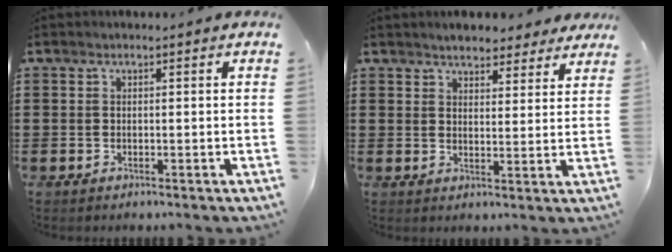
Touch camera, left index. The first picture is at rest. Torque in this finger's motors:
{"motor_torque": [0.65, 0.77, 0.61, 0.08]}